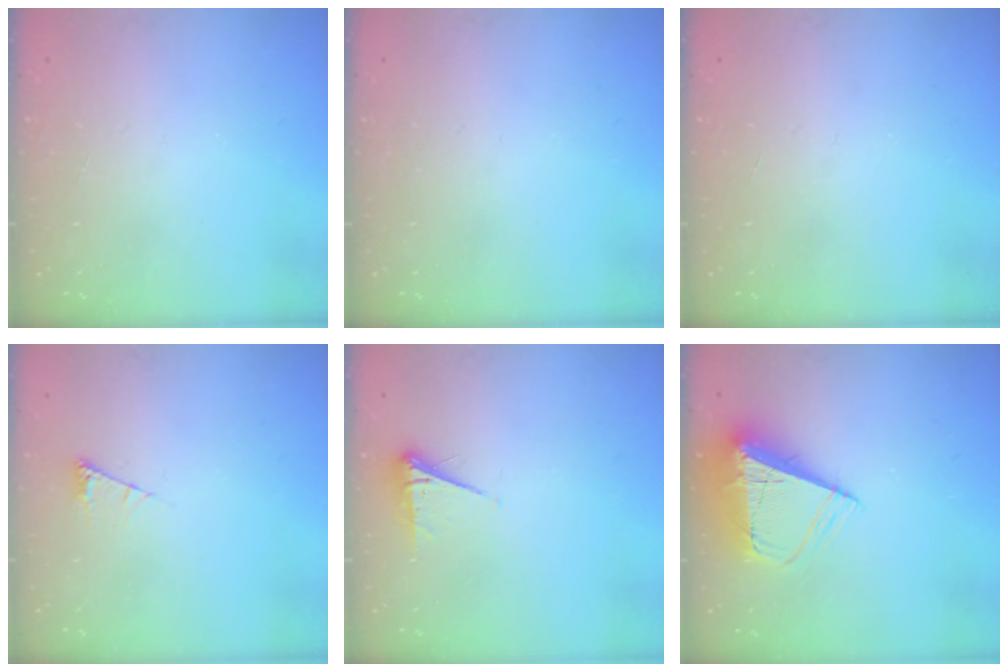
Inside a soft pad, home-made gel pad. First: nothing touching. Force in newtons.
{"total": 0.0}
{"total": 0.0}
{"total": 4.4, "press": 4.4, "slide": 0.5}
{"total": 4.6, "press": 4.5, "slide": 0.7}
{"total": 12.0, "press": 11.9, "slide": 0.8}